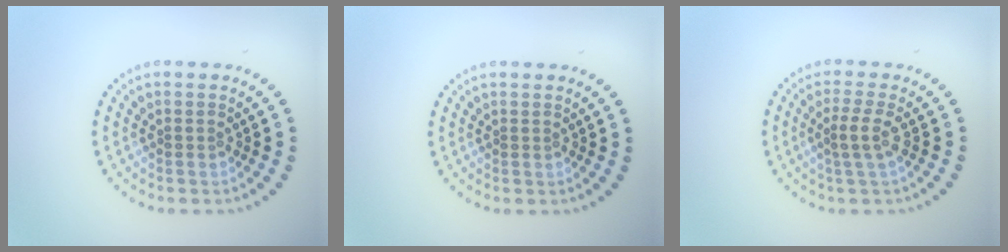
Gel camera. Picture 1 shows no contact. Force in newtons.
{"total": 0.0}
{"total": 1.8, "press": 1.4, "slide": 1.0}